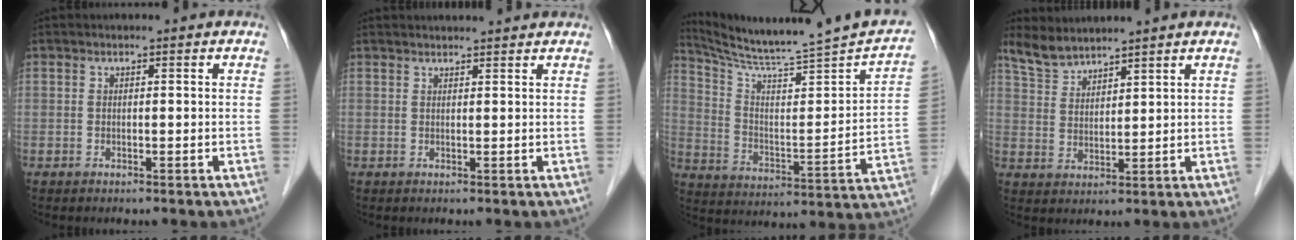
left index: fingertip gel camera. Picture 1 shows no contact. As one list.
[{"total": 5.3, "force": [5.1, 0.0, 1.3], "torque": [-0.015, 0.022, 0.057]}, {"total": 19.7, "force": [17.9, -1.1, 8.3], "torque": [-0.137, -0.065, 0.259]}, {"total": 5.0, "force": [4.8, 0.7, 0.9], "torque": [-0.030, 0.009, 0.105]}]